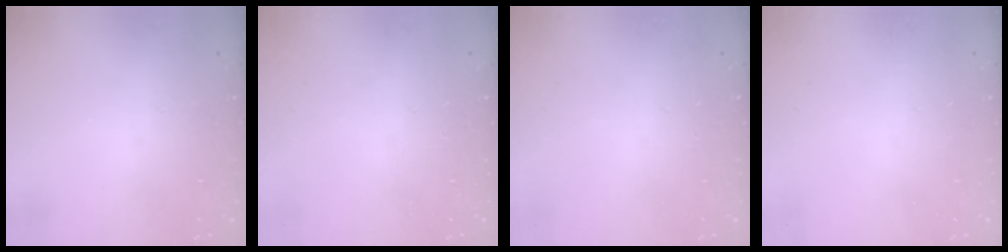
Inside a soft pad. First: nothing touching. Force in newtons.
{"total": 0.0}
{"total": 0.0}
{"total": 0.0}